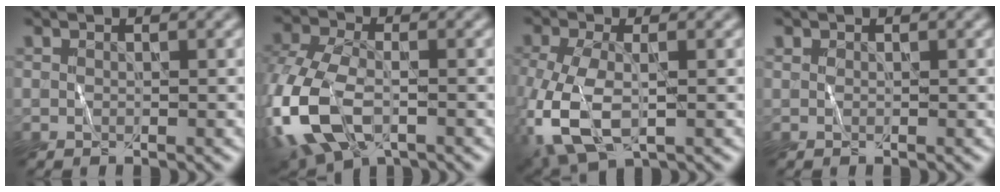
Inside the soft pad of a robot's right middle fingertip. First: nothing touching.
{"total": 10.9, "force": [-4.3, 6.3, 7.8], "torque": [-0.193, -0.030, -0.079]}
{"total": 7.9, "force": [-1.8, 4.2, 6.4], "torque": [-0.168, -0.019, -0.038]}
{"total": 0.0}